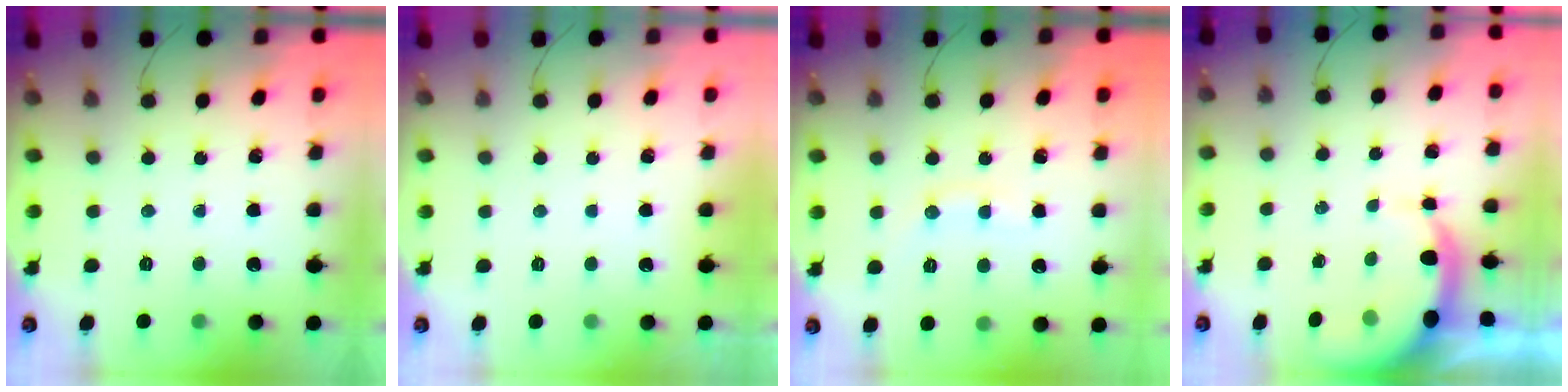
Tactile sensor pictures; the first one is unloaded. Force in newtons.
{"total": 3.0, "press": 3.0, "slide": 0.1}
{"total": 6.0, "press": 5.9, "slide": 1.1}
{"total": 6.5, "press": 6.4, "slide": 1.3}